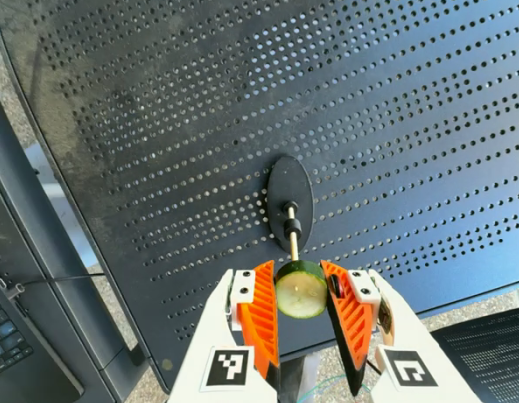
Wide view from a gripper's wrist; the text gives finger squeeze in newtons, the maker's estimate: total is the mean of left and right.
{"total": 10.5, "left": 9.9, "right": 11.2}